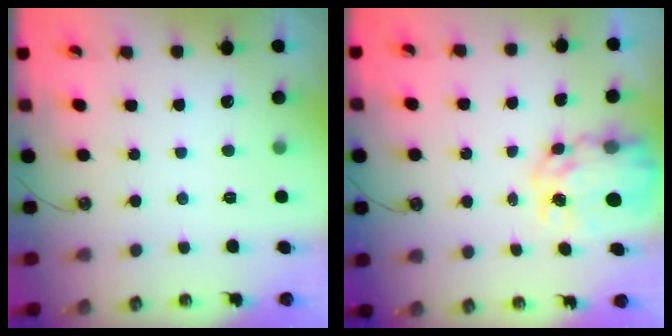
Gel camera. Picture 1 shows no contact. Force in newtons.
{"total": 8.7, "press": 8.7, "slide": 0.8}